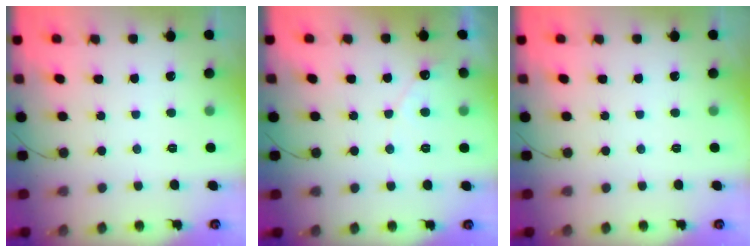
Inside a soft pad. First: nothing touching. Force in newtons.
{"total": 4.8, "press": 4.8, "slide": 0.3}
{"total": 0.0}